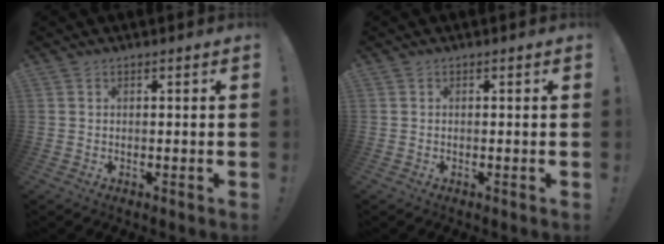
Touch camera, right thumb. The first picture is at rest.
{"total": 0.0}